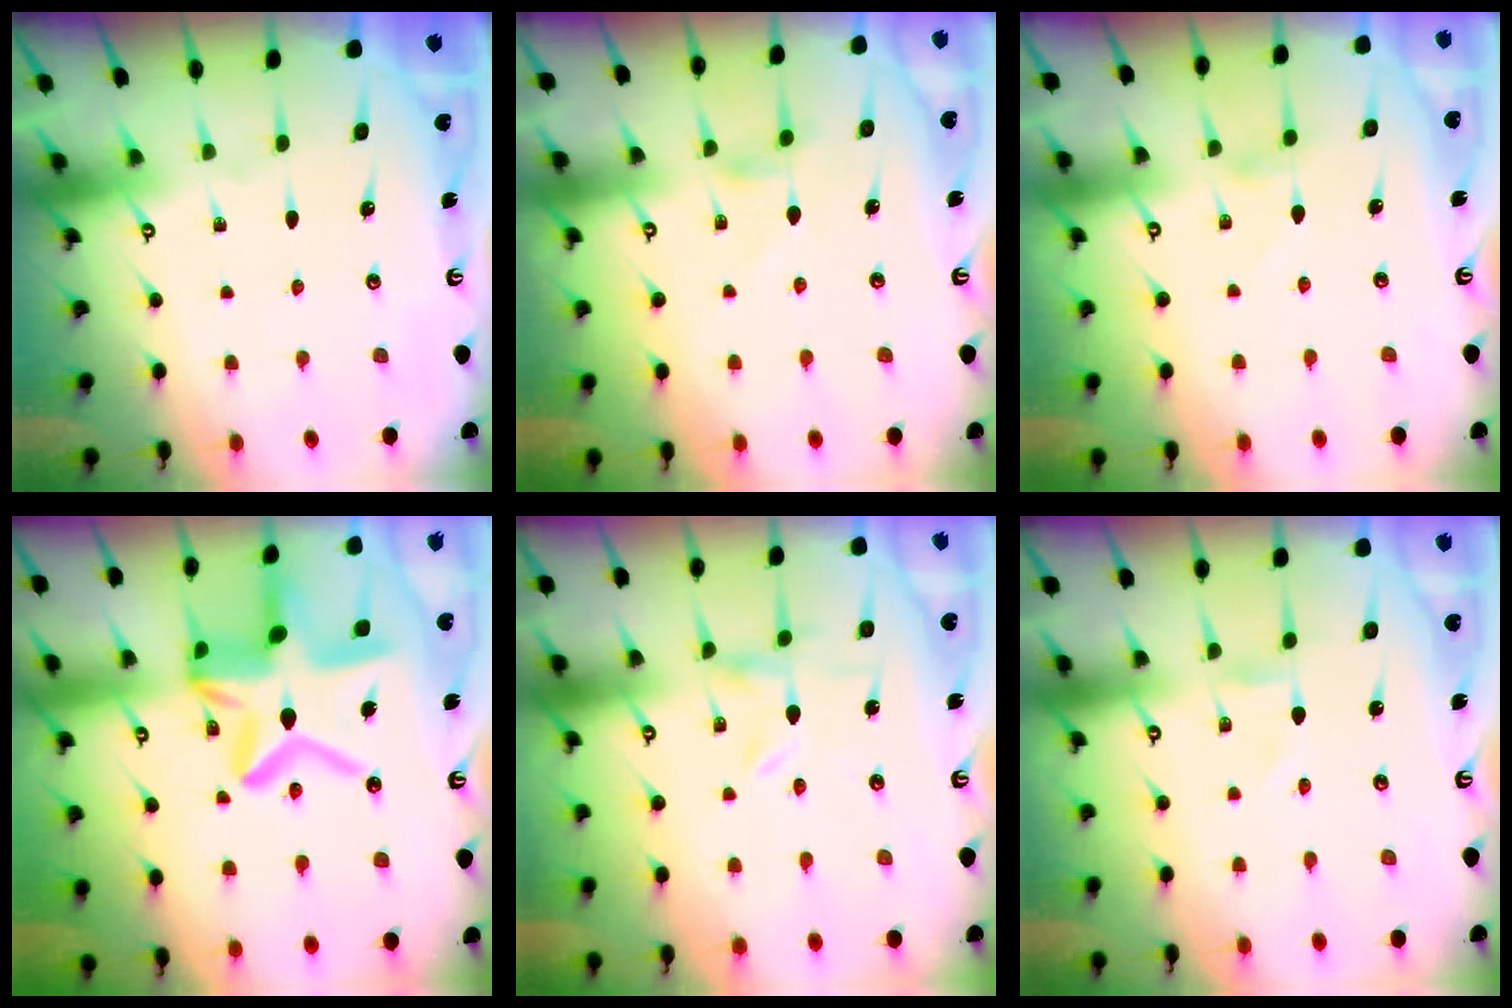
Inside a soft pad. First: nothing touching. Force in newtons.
{"total": 1.9, "press": 1.9, "slide": 0.4}
{"total": 1.2, "press": 1.1, "slide": 0.3}
{"total": 19.4, "press": 19.4, "slide": 1.8}
{"total": 0.0}
{"total": 0.0}